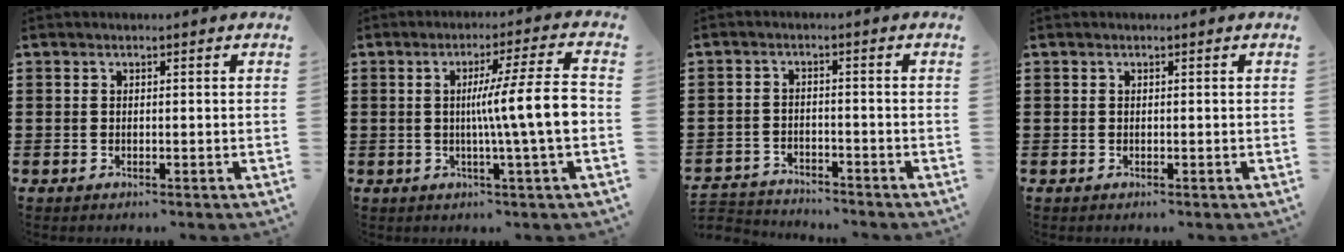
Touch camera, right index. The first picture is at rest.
{"total": 9.9, "force": [-0.4, 0.0, 9.9], "torque": [-0.158, -0.011, -0.016]}
{"total": 3.1, "force": [-3.1, 0.4, -0.3], "torque": [-0.005, -0.001, -0.068]}
{"total": 0.0}